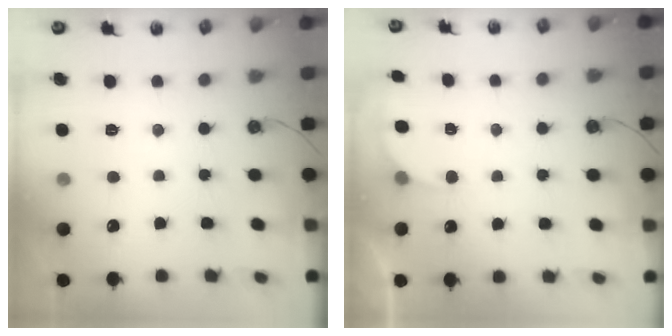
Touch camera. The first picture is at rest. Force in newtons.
{"total": 2.5, "press": 2.4, "slide": 0.7}